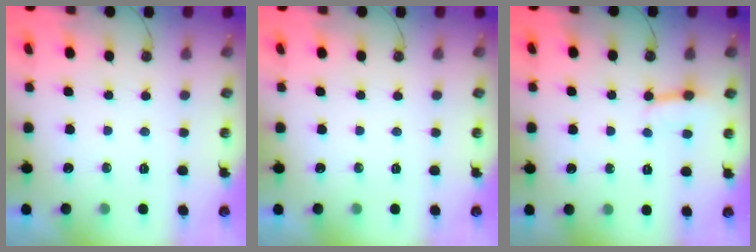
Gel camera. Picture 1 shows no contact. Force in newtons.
{"total": 0.0}
{"total": 2.8, "press": 2.8, "slide": 0.3}